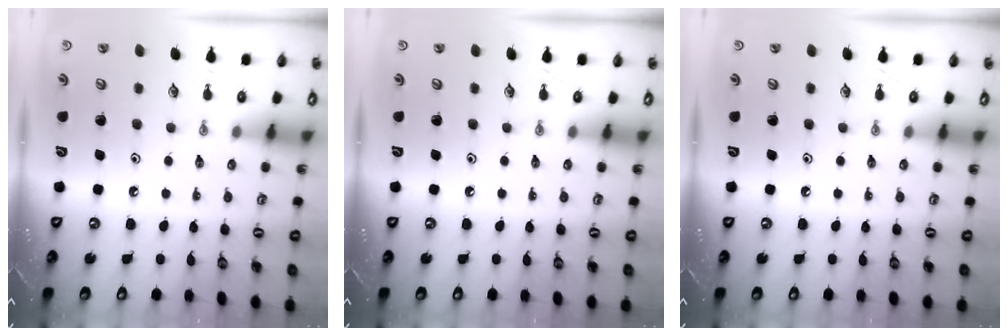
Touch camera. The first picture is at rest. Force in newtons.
{"total": 0.0}
{"total": 0.0}